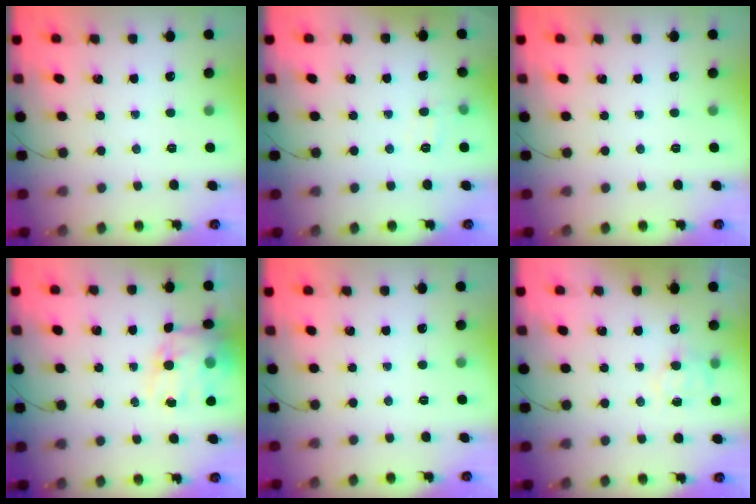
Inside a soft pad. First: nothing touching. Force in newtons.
{"total": 6.3, "press": 6.2, "slide": 1.5}
{"total": 0.0}
{"total": 12.6, "press": 12.2, "slide": 3.2}
{"total": 0.0}
{"total": 7.4, "press": 7.2, "slide": 1.7}